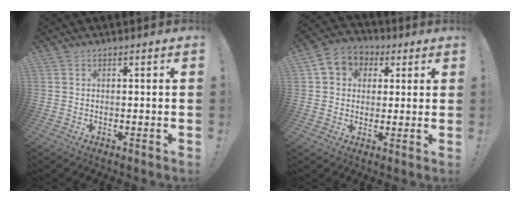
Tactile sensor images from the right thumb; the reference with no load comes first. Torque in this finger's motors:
{"motor_torque": [0.62, 1.84, 0.46, 0.23, 0.00]}